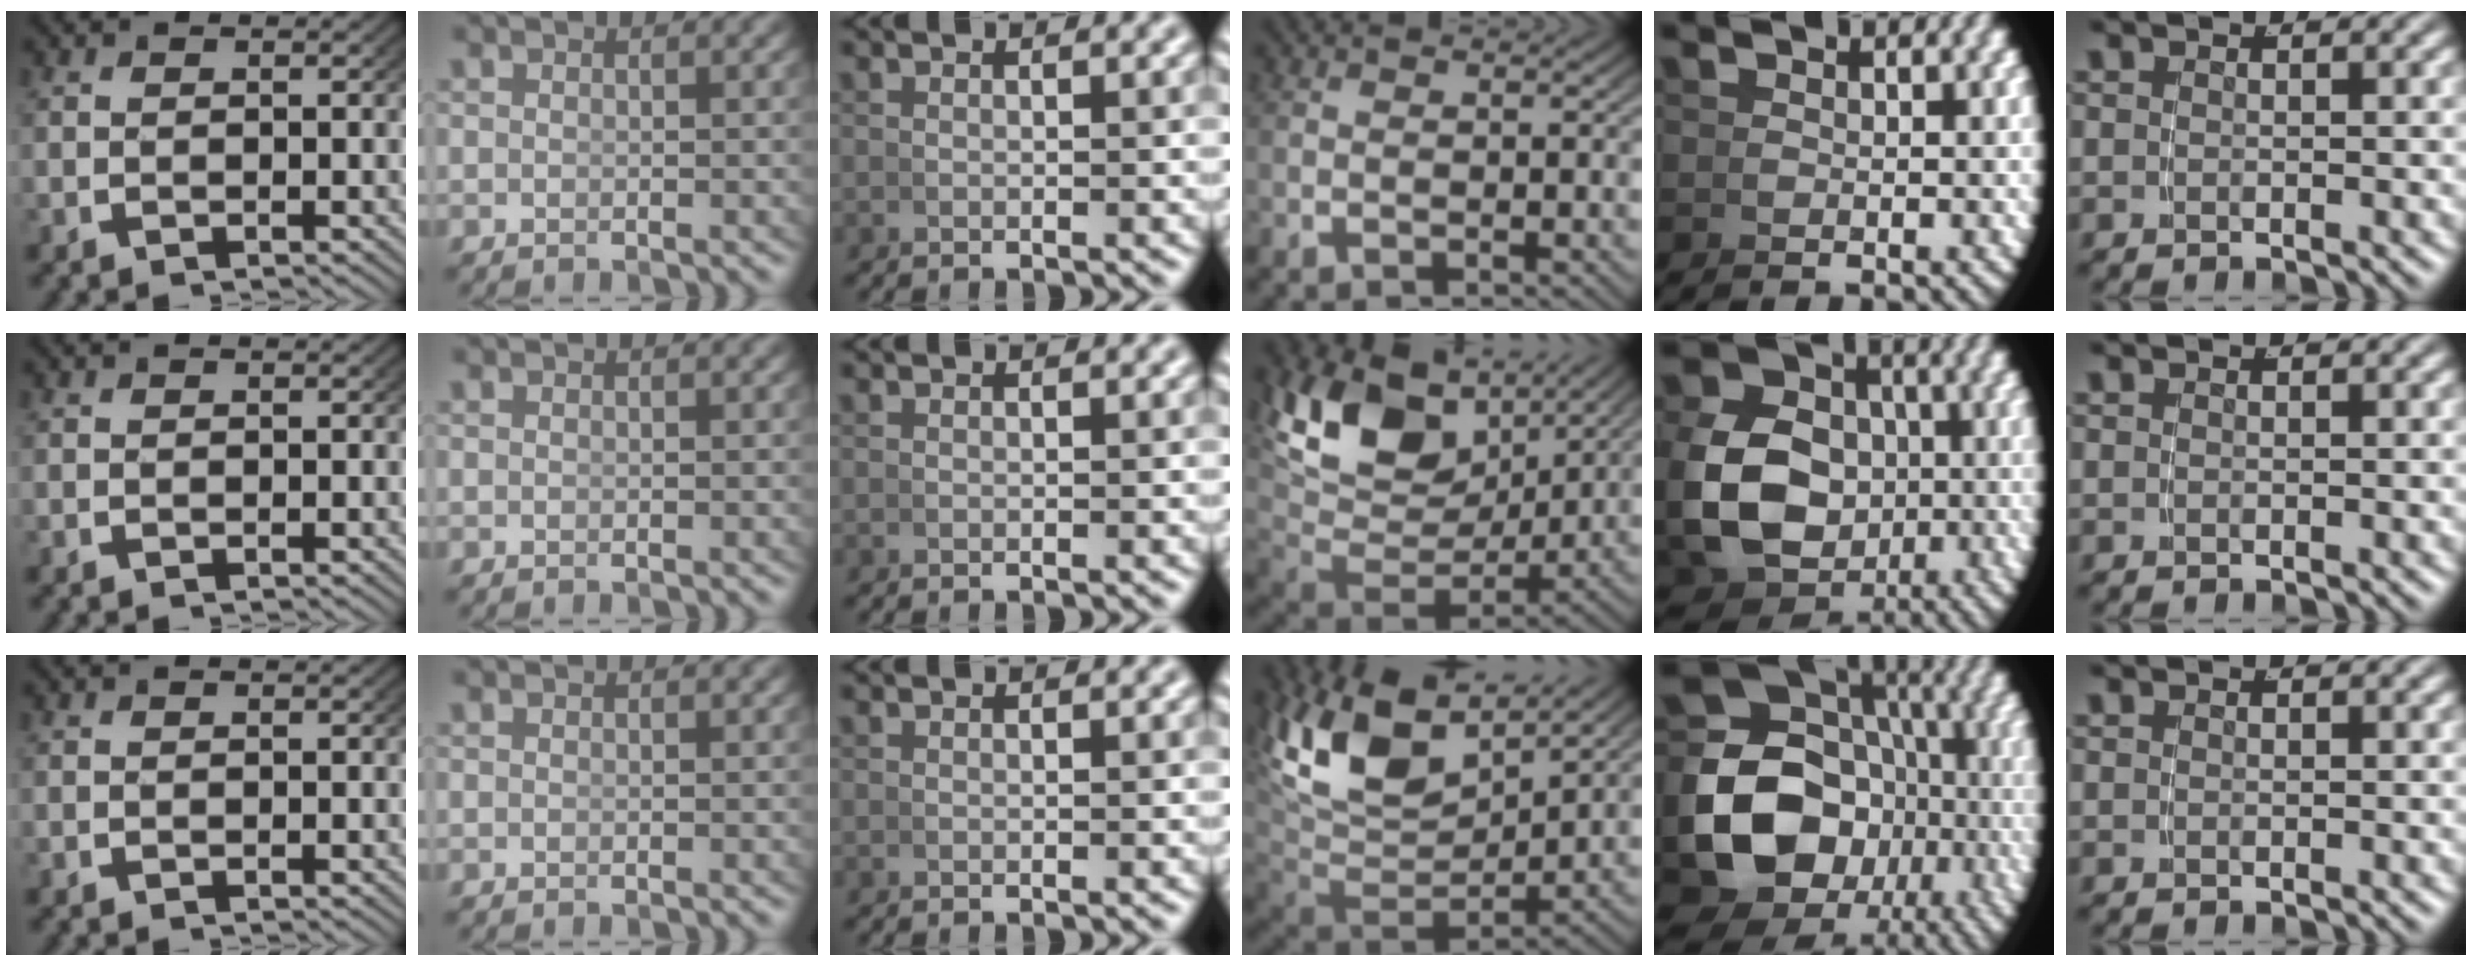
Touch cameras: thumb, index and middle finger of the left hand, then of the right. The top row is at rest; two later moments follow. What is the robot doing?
{"motion": "grasp_and_lifting", "object": "coin"}